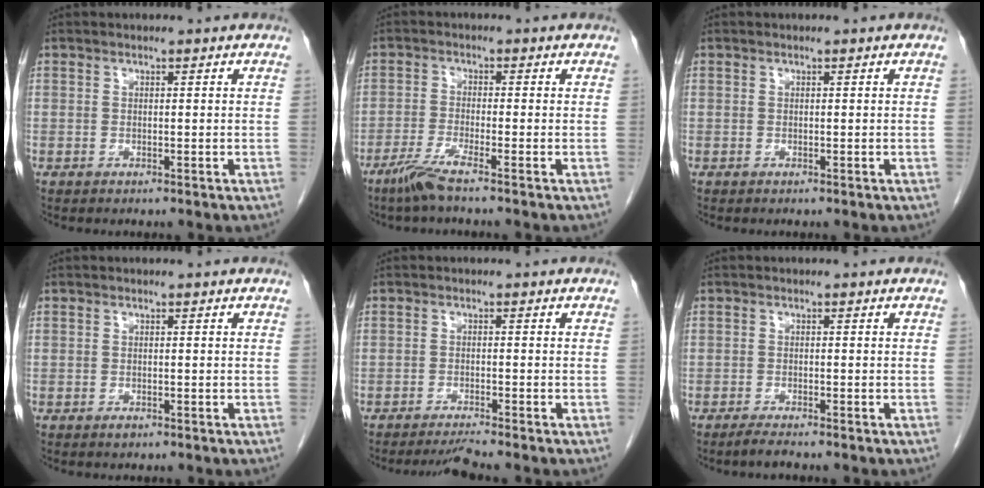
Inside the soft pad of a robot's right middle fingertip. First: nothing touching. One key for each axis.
{"total": 4.0, "fx": -3.0, "fy": -0.5, "fz": 2.7, "tx": -0.061, "ty": -0.012, "tz": -0.067}
{"total": 0.0}
{"total": 0.6, "fx": -0.4, "fy": 0.2, "fz": 0.4, "tx": -0.006, "ty": 0.000, "tz": -0.005}
{"total": 2.6, "fx": -2.3, "fy": -1.2, "fz": 0.4, "tx": -0.019, "ty": -0.016, "tz": -0.041}
{"total": 1.9, "fx": -1.6, "fy": -0.2, "fz": 0.9, "tx": -0.029, "ty": -0.008, "tz": -0.030}